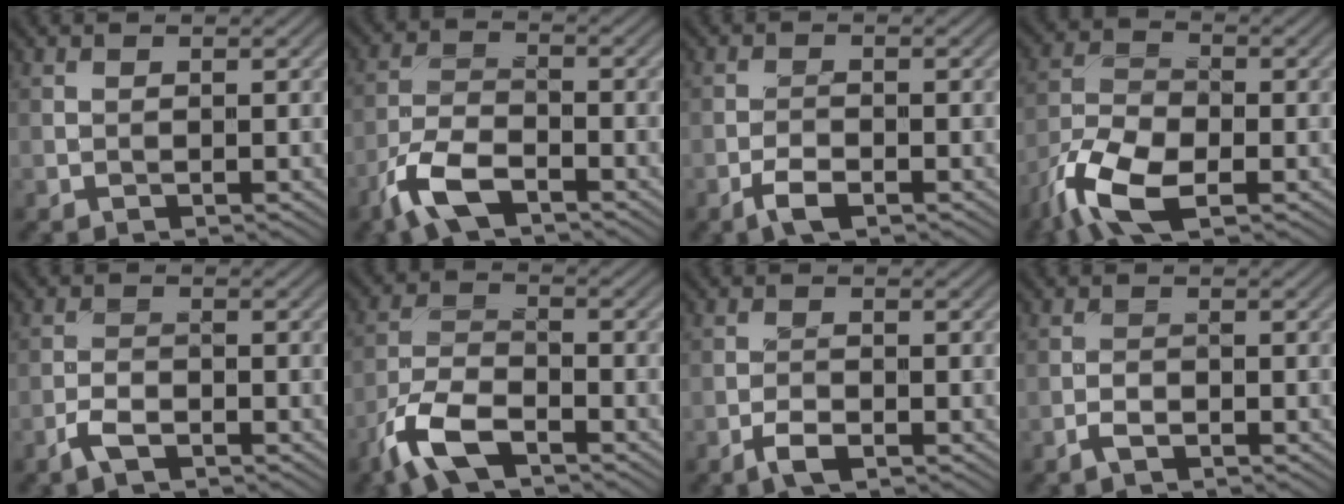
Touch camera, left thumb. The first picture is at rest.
{"total": 7.2, "force": [-4.7, 2.8, 4.7], "torque": [-0.105, -0.003, -0.106]}
{"total": 2.7, "force": [-1.6, 1.0, 1.9], "torque": [-0.039, 0.001, -0.038]}
{"total": 9.9, "force": [-5.7, 4.3, 6.8], "torque": [-0.151, -0.017, -0.125]}
{"total": 2.5, "force": [-1.7, 0.9, 1.6], "torque": [-0.037, 0.000, -0.041]}
{"total": 8.1, "force": [-5.3, 3.2, 5.3], "torque": [-0.116, -0.006, -0.119]}
{"total": 2.3, "force": [-1.4, 0.8, 1.6], "torque": [-0.034, 0.001, -0.032]}
{"total": 1.3, "force": [-1.0, 0.5, 0.8], "torque": [-0.018, 0.000, -0.023]}